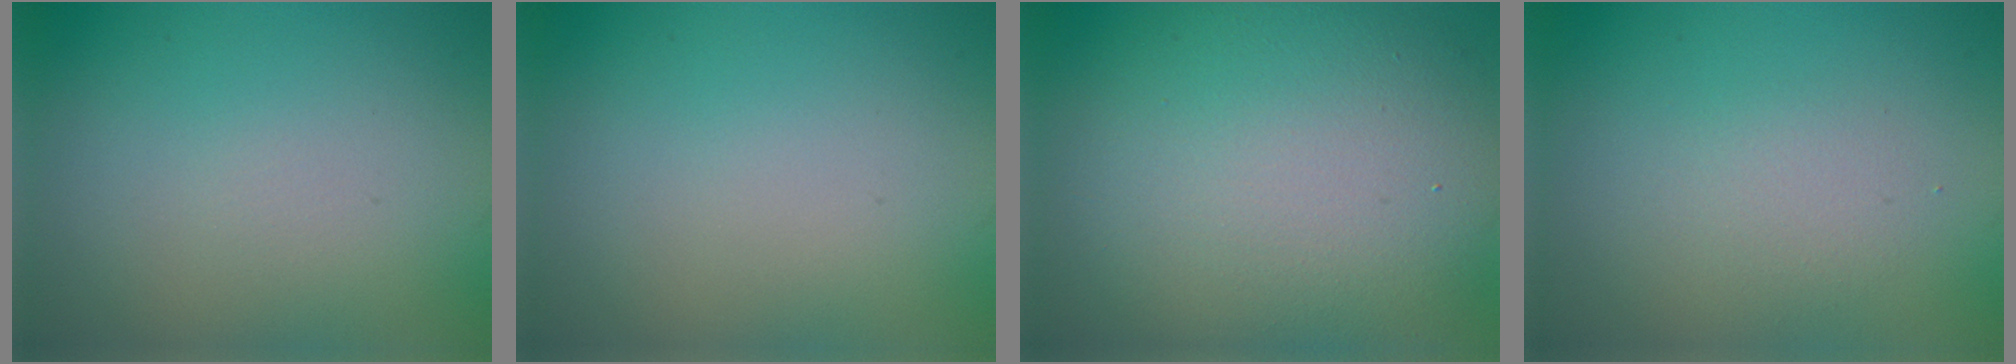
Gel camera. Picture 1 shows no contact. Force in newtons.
{"total": 0.0}
{"total": 12.9, "press": 12.9, "slide": 0.8}
{"total": 1.7, "press": 1.7, "slide": 0.1}